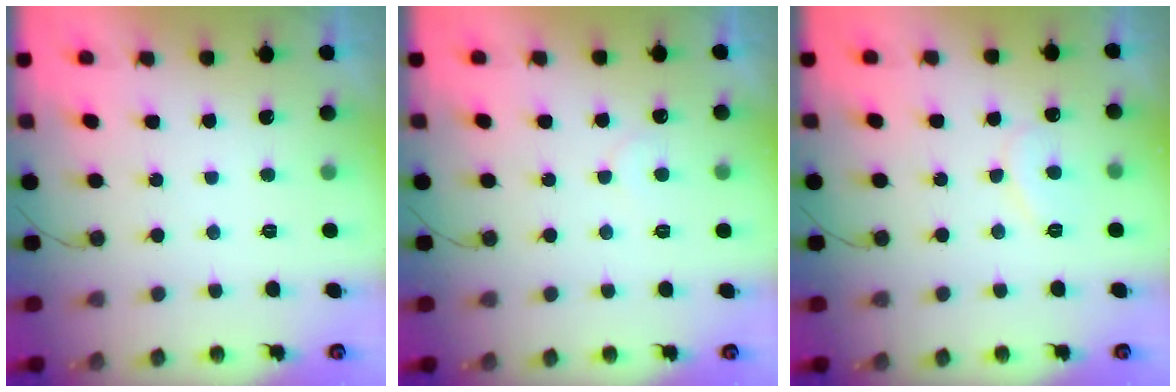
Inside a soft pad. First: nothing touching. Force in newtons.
{"total": 4.9, "press": 4.9, "slide": 0.4}
{"total": 6.7, "press": 6.7, "slide": 0.4}